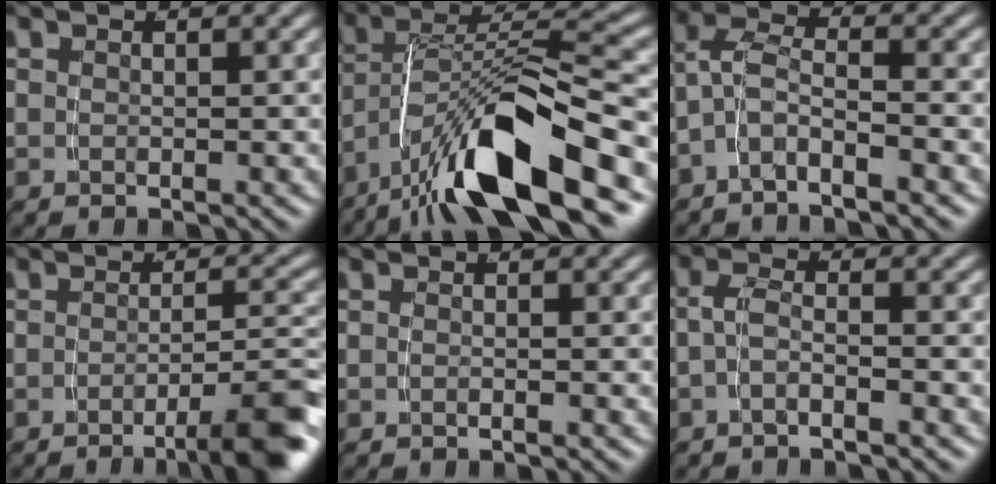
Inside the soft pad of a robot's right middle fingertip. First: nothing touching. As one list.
[{"total": 8.9, "force": [-3.6, 3.3, 7.5], "torque": [-0.130, -0.009, -0.051]}, {"total": 3.7, "force": [-1.5, 2.4, 2.4], "torque": [-0.063, -0.021, -0.024]}, {"total": 6.6, "force": [-3.8, 0.9, 5.3], "torque": [-0.061, -0.003, -0.060]}, {"total": 0.6, "force": [-0.5, -0.4, 0.1], "torque": [-0.004, 0.001, -0.010]}, {"total": 2.1, "force": [-1.3, 0.3, 1.6], "torque": [-0.037, -0.008, -0.022]}]